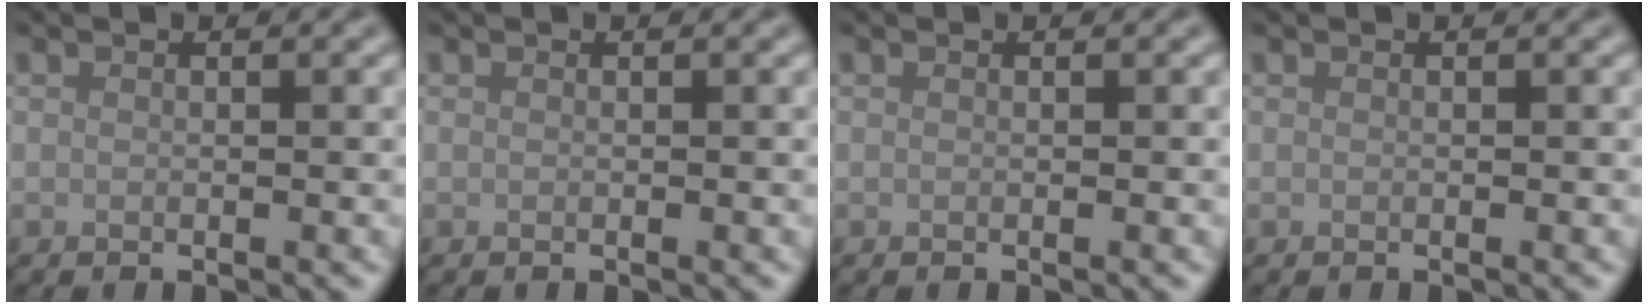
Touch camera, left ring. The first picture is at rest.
{"total": 0.0}
{"total": 0.0}
{"total": 0.0}